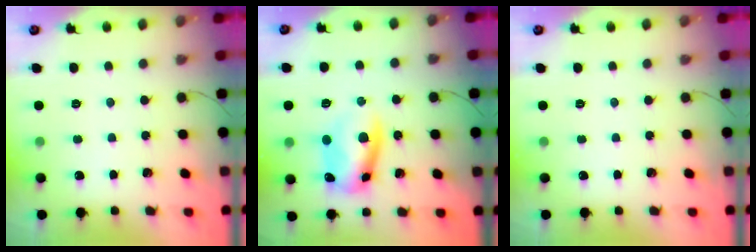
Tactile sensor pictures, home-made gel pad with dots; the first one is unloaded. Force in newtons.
{"total": 10.6, "press": 10.5, "slide": 1.2}
{"total": 0.0}